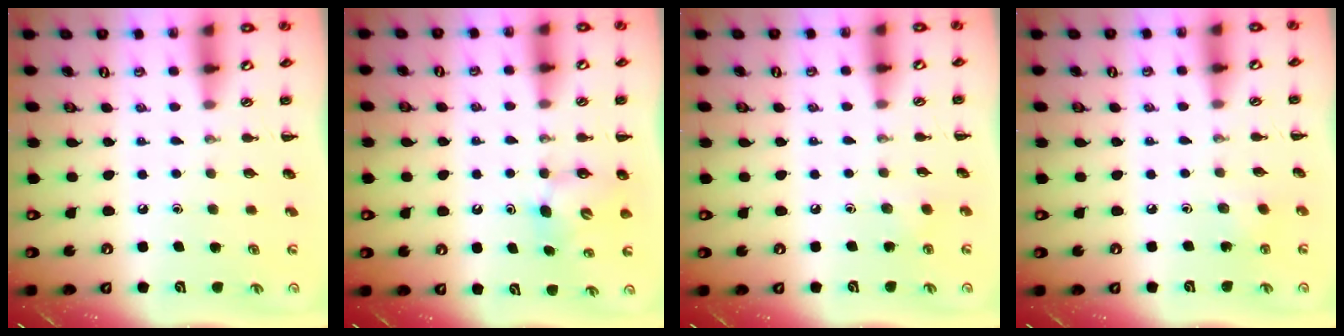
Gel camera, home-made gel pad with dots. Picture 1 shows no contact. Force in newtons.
{"total": 4.6, "press": 4.5, "slide": 0.9}
{"total": 2.4, "press": 2.3, "slide": 0.8}
{"total": 2.1, "press": 2.0, "slide": 0.6}